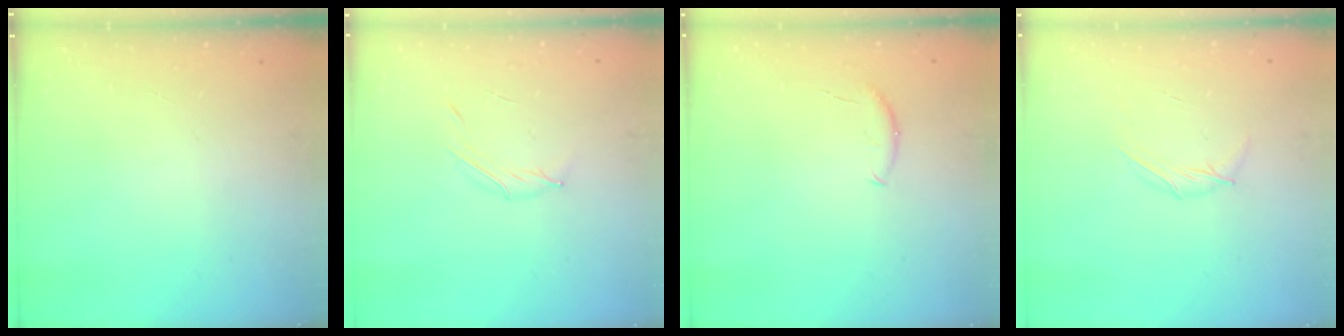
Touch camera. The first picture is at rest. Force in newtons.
{"total": 4.2, "press": 4.0, "slide": 1.2}
{"total": 5.3, "press": 5.2, "slide": 0.6}
{"total": 5.7, "press": 5.6, "slide": 0.7}